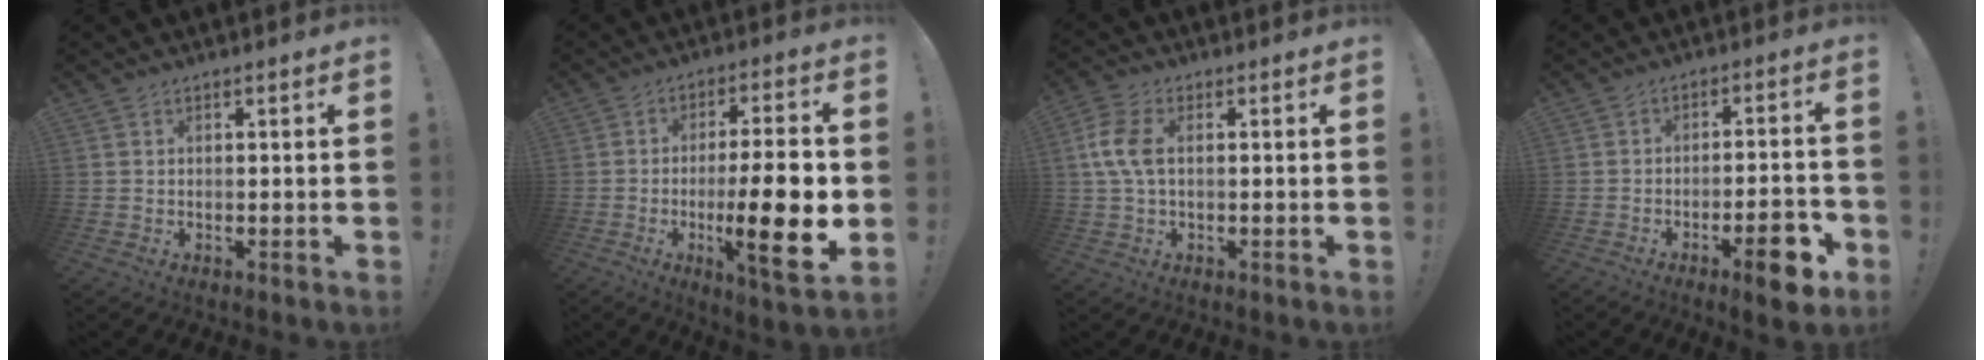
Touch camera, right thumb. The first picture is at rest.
{"total": 18.2, "force": [-3.1, 3.6, 17.5], "torque": [-0.267, -0.003, -0.045]}
{"total": 7.8, "force": [0.6, 4.5, 6.4], "torque": [-0.132, 0.000, 0.010]}
{"total": 9.9, "force": [-5.2, 2.9, 7.9], "torque": [-0.097, 0.023, -0.084]}